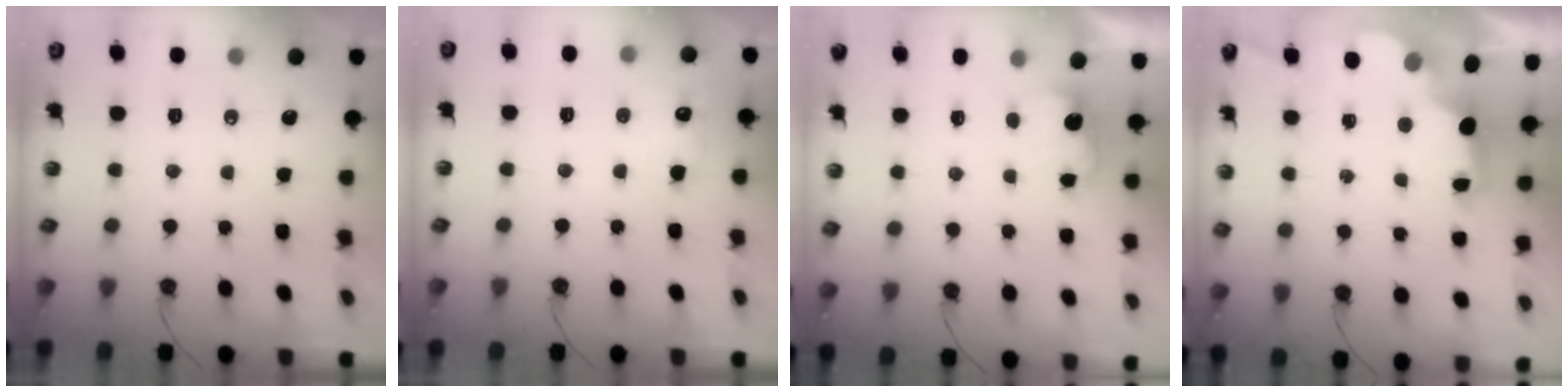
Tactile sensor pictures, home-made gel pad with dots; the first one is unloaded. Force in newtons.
{"total": 6.5, "press": 6.4, "slide": 1.1}
{"total": 2.8, "press": 2.7, "slide": 0.9}
{"total": 2.9, "press": 2.7, "slide": 0.9}